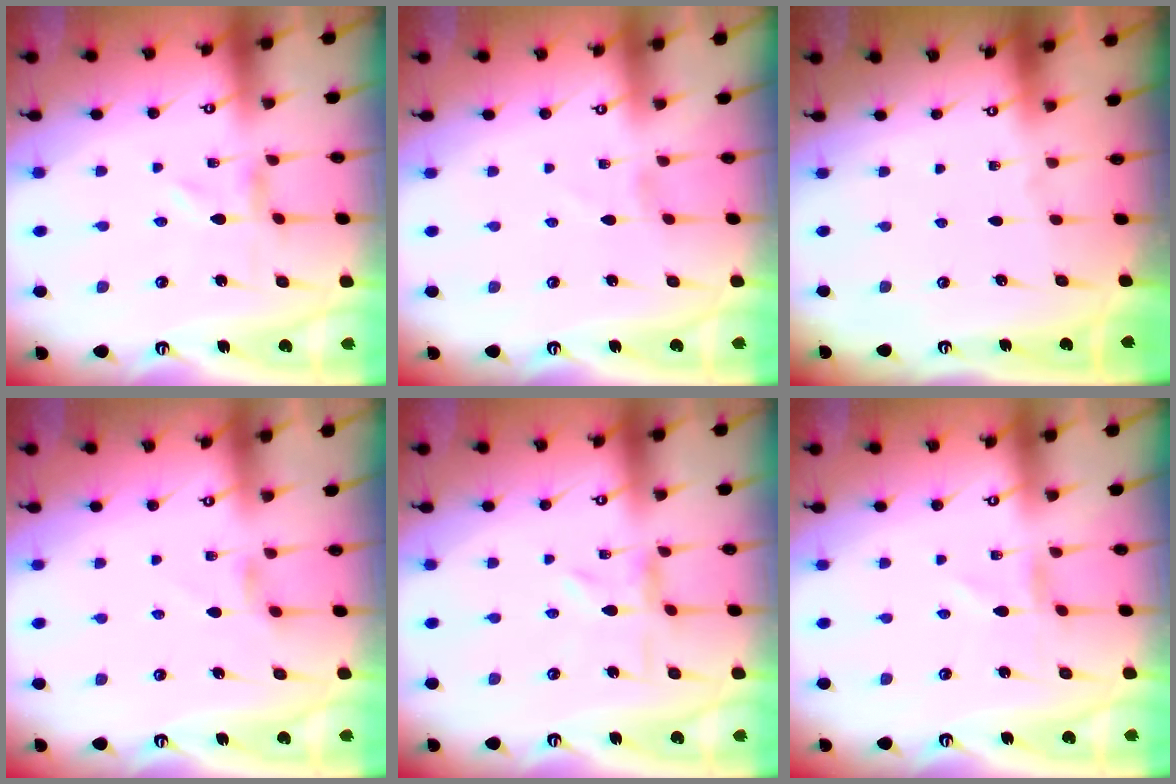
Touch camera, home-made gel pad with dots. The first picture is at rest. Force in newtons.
{"total": 1.2, "press": 1.2, "slide": 0.1}
{"total": 0.0}
{"total": 2.5, "press": 2.5, "slide": 0.4}
{"total": 1.6, "press": 1.6, "slide": 0.2}
{"total": 0.0}